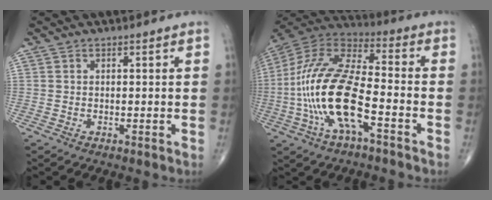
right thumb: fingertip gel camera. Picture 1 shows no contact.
{"total": 20.0, "force": [-5.4, 7.7, 17.7], "torque": [-0.375, 0.038, -0.099]}